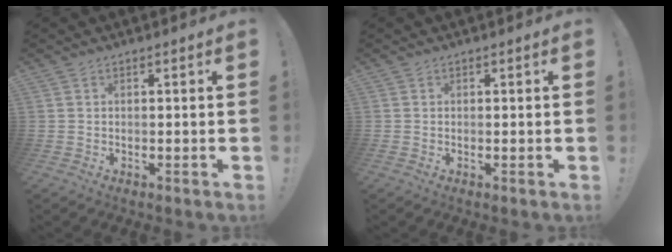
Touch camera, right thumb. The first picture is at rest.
{"total": 0.0}